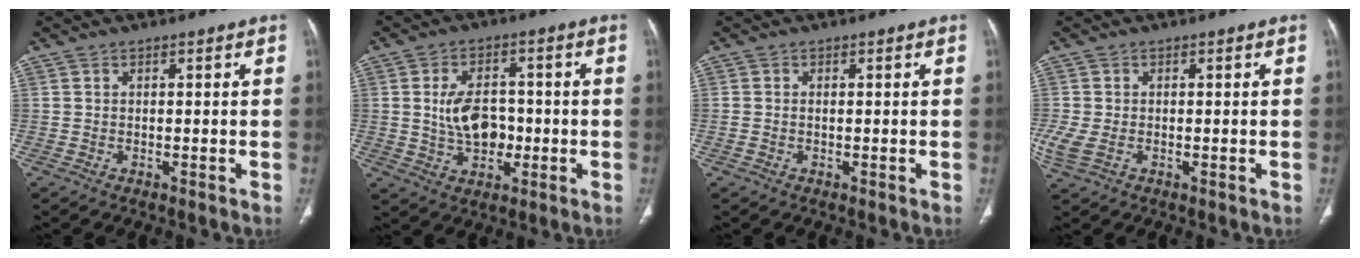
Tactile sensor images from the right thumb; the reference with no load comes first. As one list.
[{"total": 8.9, "force": [-0.5, 6.0, 6.6], "torque": [-0.097, 0.010, -0.003]}, {"total": 0.9, "force": [-0.2, 0.6, 0.6], "torque": [-0.022, 0.006, 0.001]}, {"total": 4.2, "force": [-0.8, 2.8, 3.1], "torque": [-0.091, -0.001, -0.012]}]